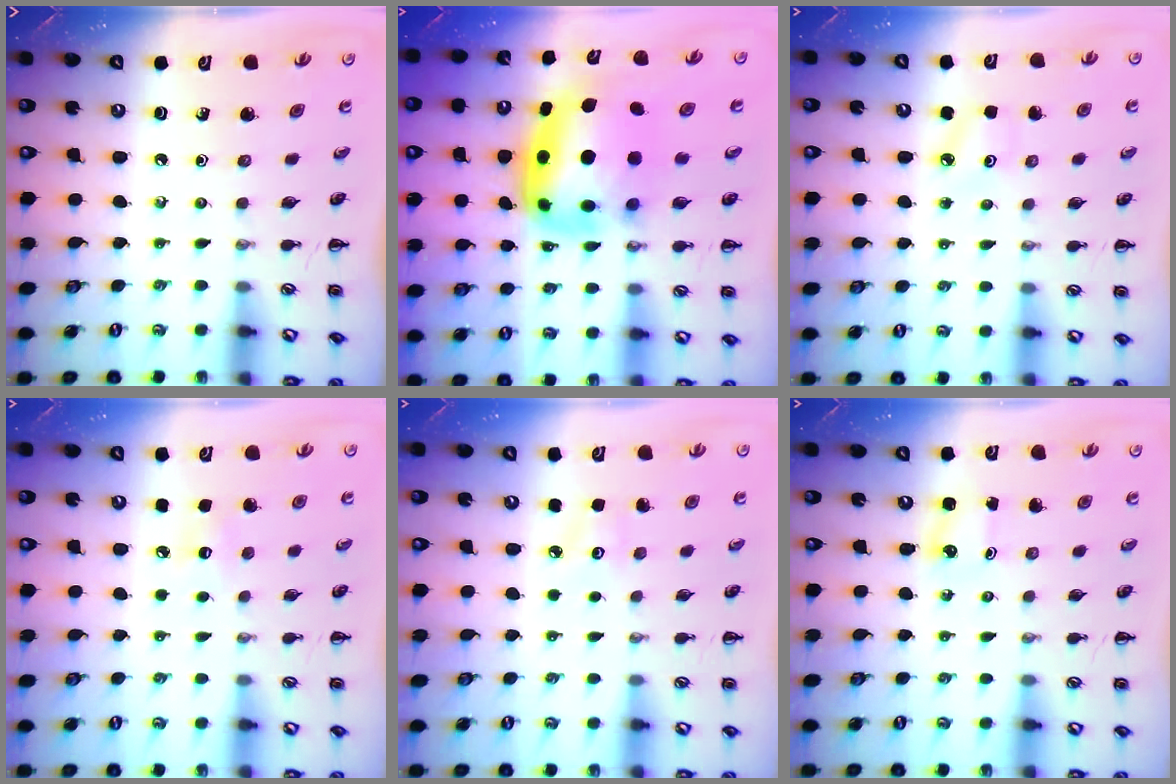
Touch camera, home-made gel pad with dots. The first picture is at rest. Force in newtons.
{"total": 11.2, "press": 10.8, "slide": 3.1}
{"total": 4.8, "press": 4.5, "slide": 1.4}
{"total": 5.1, "press": 4.9, "slide": 1.4}
{"total": 2.6, "press": 2.5, "slide": 0.7}
{"total": 1.4, "press": 1.3, "slide": 0.2}